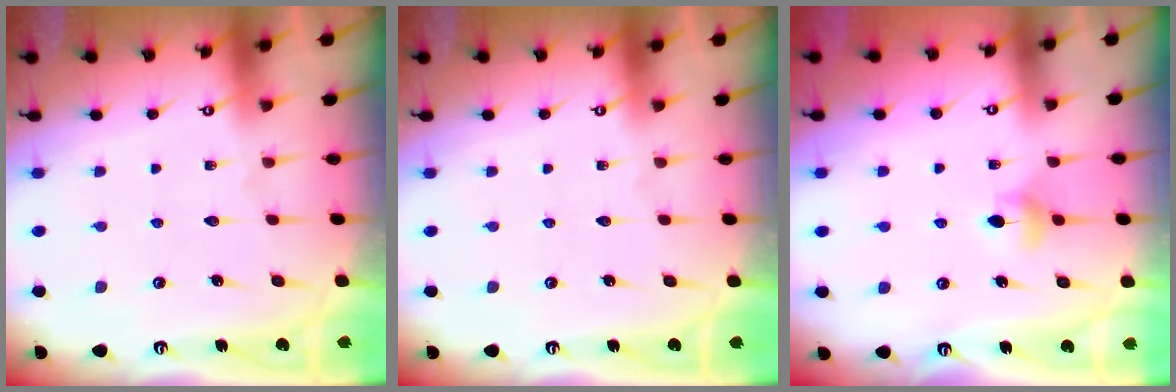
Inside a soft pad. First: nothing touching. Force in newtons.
{"total": 0.0}
{"total": 4.8, "press": 4.8, "slide": 0.7}